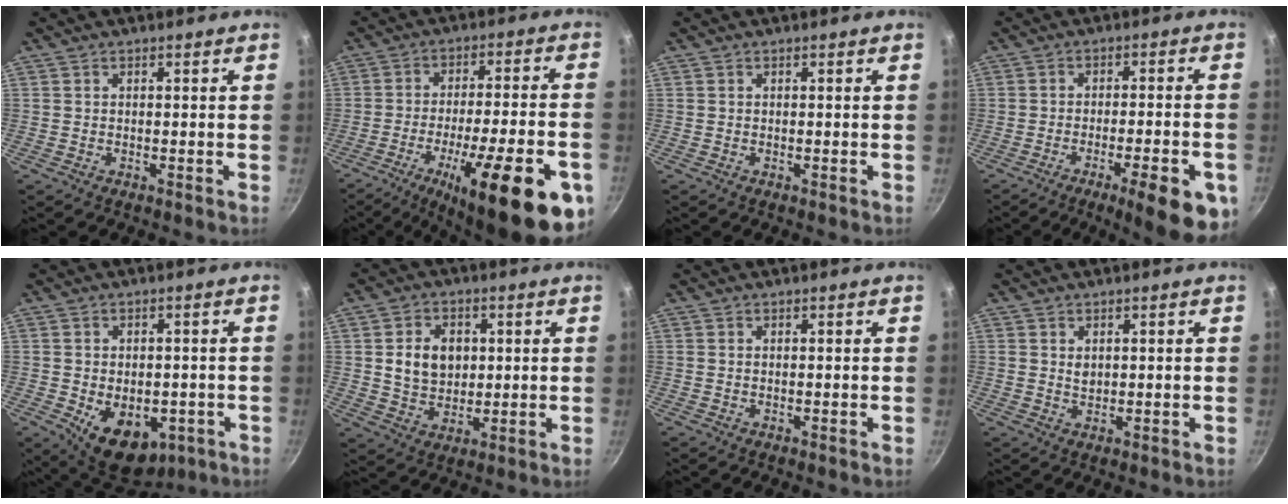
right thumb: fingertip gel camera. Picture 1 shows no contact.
{"total": 25.3, "force": [-11.4, 6.7, 21.6], "torque": [-0.283, 0.029, -0.166]}
{"total": 0.0}
{"total": 13.2, "force": [-6.2, 3.1, 11.2], "torque": [-0.132, 0.019, -0.080]}
{"total": 12.7, "force": [-4.0, 8.3, 8.8], "torque": [-0.089, -0.007, -0.036]}
{"total": 9.0, "force": [1.5, 7.0, 5.5], "torque": [-0.066, -0.006, 0.028]}
{"total": 0.0}
{"total": 1.6, "force": [0.6, 1.1, 1.0], "torque": [-0.014, -0.001, 0.012]}